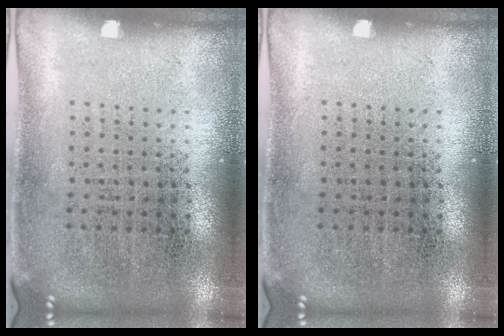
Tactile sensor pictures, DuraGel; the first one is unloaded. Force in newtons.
{"total": 0.0}